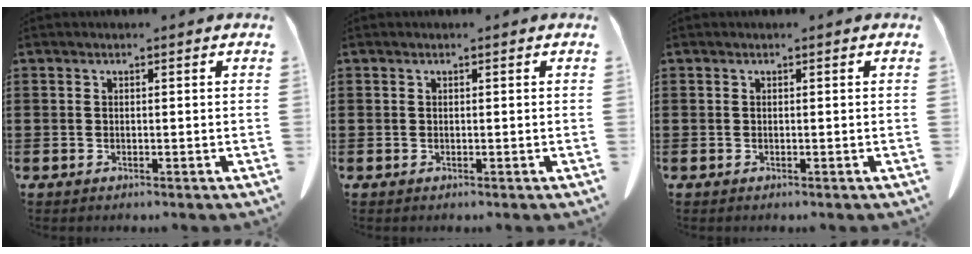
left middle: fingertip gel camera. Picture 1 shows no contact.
{"total": 0.0}
{"total": 0.0}